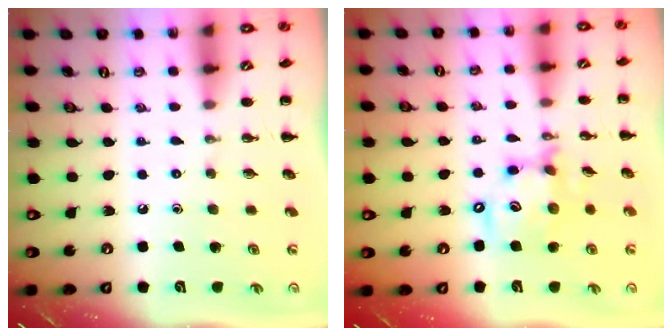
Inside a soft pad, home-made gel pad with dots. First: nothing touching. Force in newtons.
{"total": 14.0, "press": 13.6, "slide": 3.4}